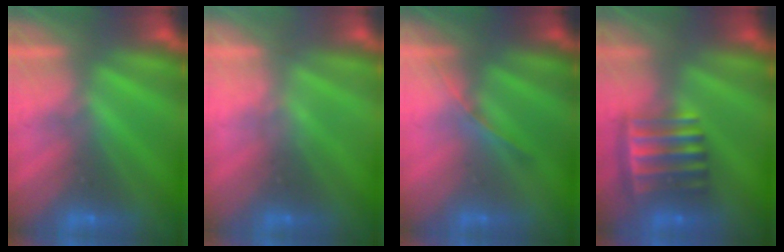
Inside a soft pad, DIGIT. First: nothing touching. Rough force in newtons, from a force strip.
{"total": 2.1}
{"total": 1.2}
{"total": 6.1}